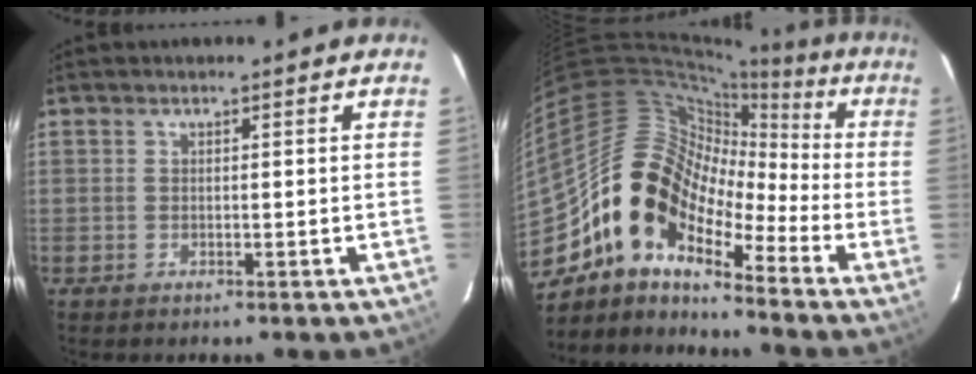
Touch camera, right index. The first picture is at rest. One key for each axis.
{"total": 14.8, "fx": -8.1, "fy": 8.5, "fz": 9.0, "tx": -0.153, "ty": 0.016, "tz": -0.175}